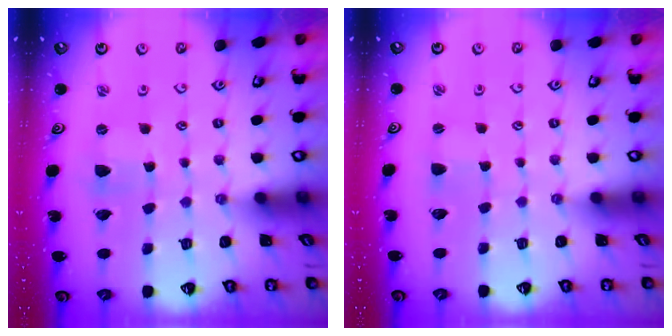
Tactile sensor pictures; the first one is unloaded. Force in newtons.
{"total": 0.0}